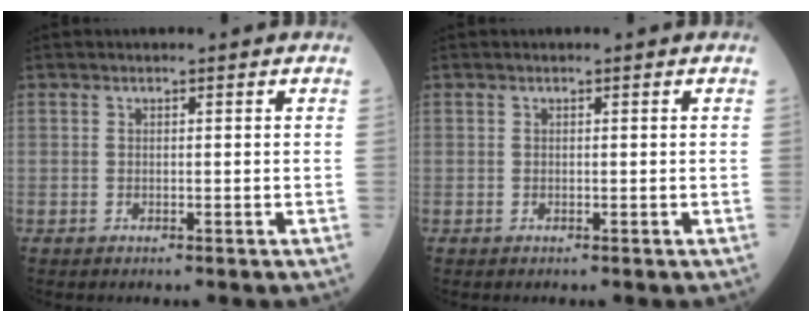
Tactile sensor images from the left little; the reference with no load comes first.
{"total": 0.0}